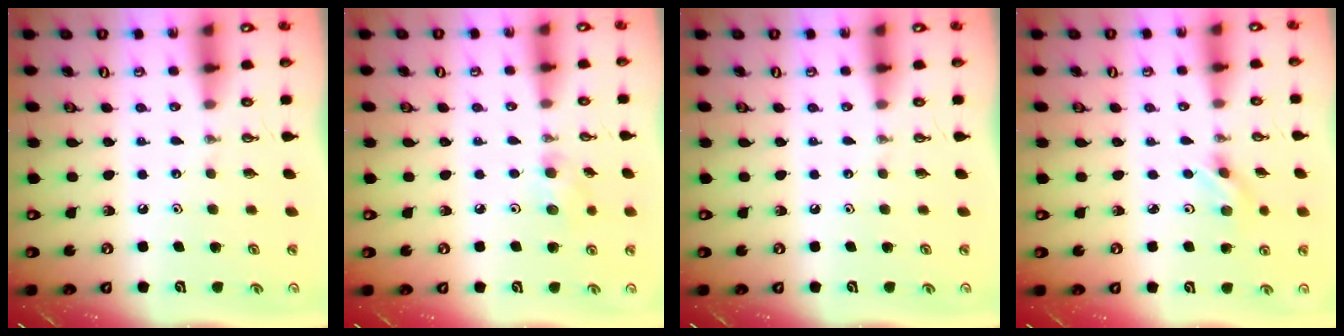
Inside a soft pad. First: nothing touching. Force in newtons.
{"total": 5.2, "press": 5.0, "slide": 1.4}
{"total": 0.0}
{"total": 2.0, "press": 1.9, "slide": 0.6}